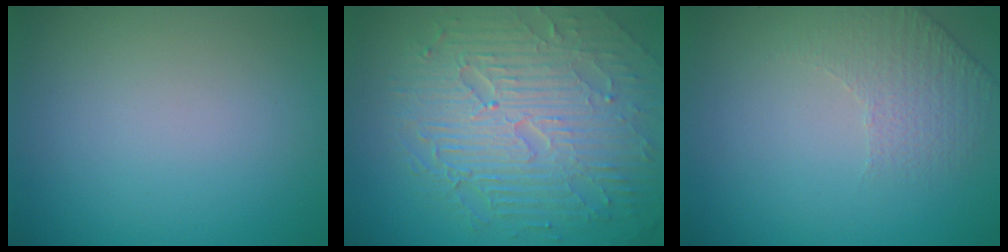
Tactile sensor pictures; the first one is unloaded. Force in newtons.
{"total": 9.6, "press": 6.3, "slide": 7.3}
{"total": 1.7, "press": 1.3, "slide": 1.1}